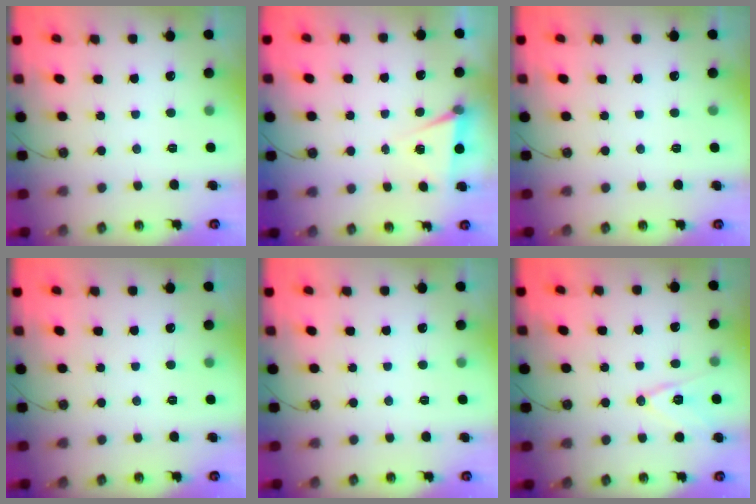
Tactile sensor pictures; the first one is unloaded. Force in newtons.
{"total": 5.3, "press": 2.5, "slide": 4.6}
{"total": 3.9, "press": 1.0, "slide": 3.8}
{"total": 0.0}
{"total": 0.0}
{"total": 11.1, "press": 10.6, "slide": 3.4}